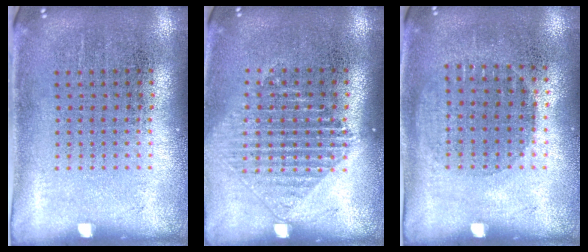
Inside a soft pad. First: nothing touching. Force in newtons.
{"total": 1.3, "press": 1.3, "slide": 0.5}
{"total": 0.9, "press": 0.8, "slide": 0.4}